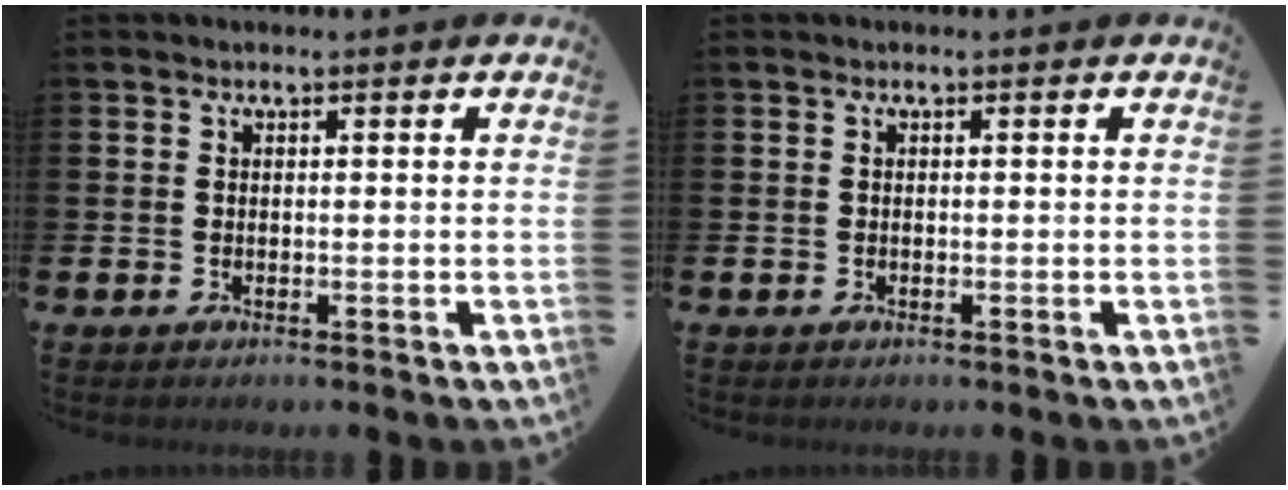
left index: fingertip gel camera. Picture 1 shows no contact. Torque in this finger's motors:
{"motor_torque": [-0.04, -0.01, -0.04, -0.01]}